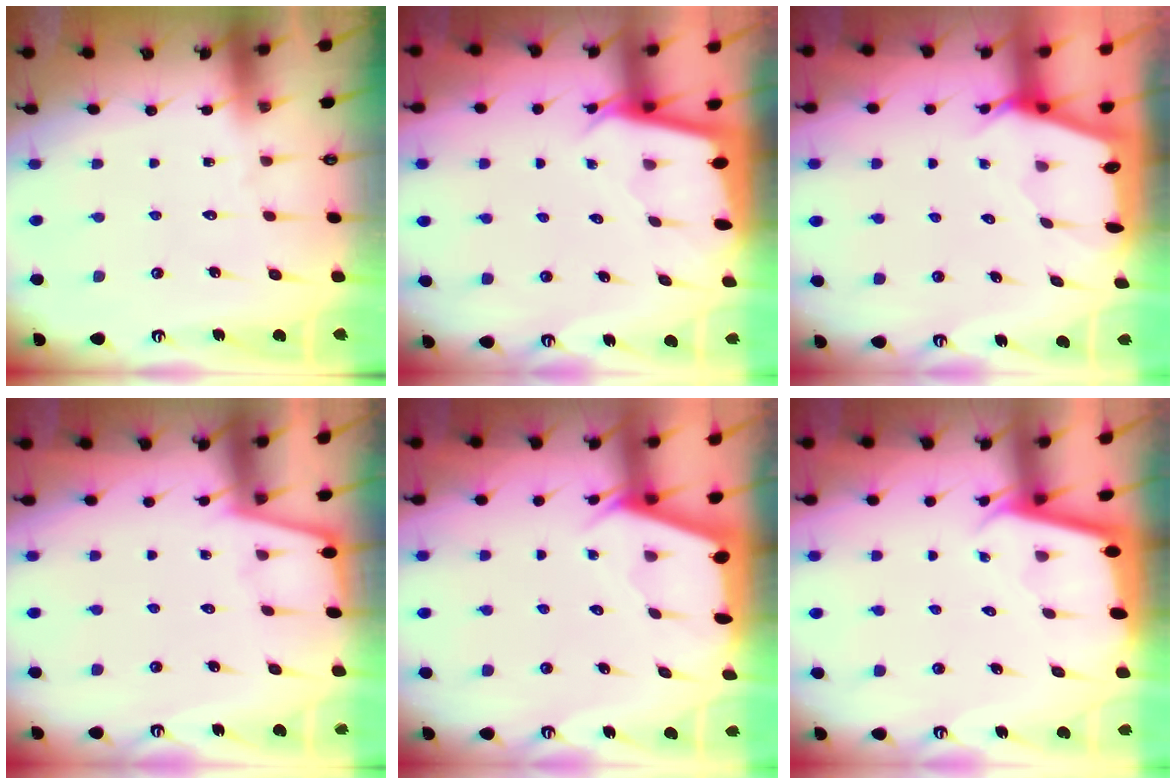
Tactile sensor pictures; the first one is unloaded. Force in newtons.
{"total": 2.0, "press": 2.0, "slide": 0.0}
{"total": 2.3, "press": 2.3, "slide": 0.3}
{"total": 1.7, "press": 1.7, "slide": 0.1}
{"total": 2.4, "press": 2.3, "slide": 0.3}
{"total": 1.9, "press": 1.9, "slide": 0.1}